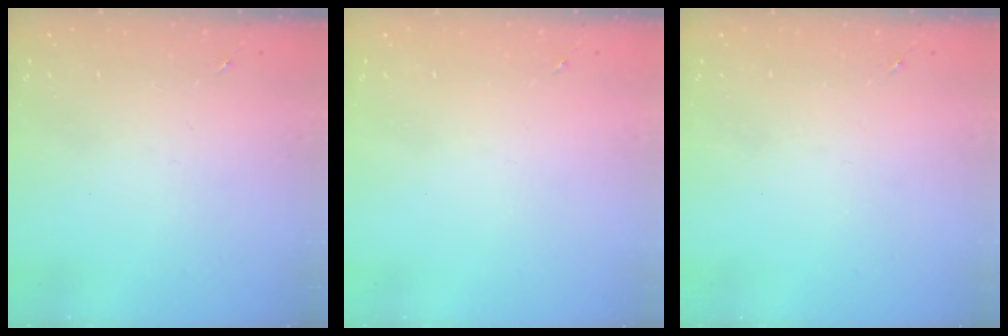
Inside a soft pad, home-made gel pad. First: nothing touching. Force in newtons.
{"total": 0.0}
{"total": 0.0}